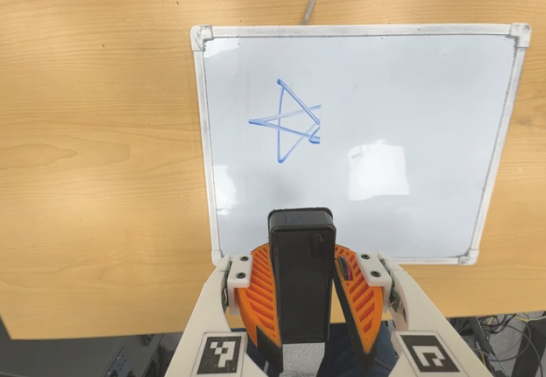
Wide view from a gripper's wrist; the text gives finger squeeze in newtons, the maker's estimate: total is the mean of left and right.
{"total": 9.0, "left": 9.1, "right": 8.9}